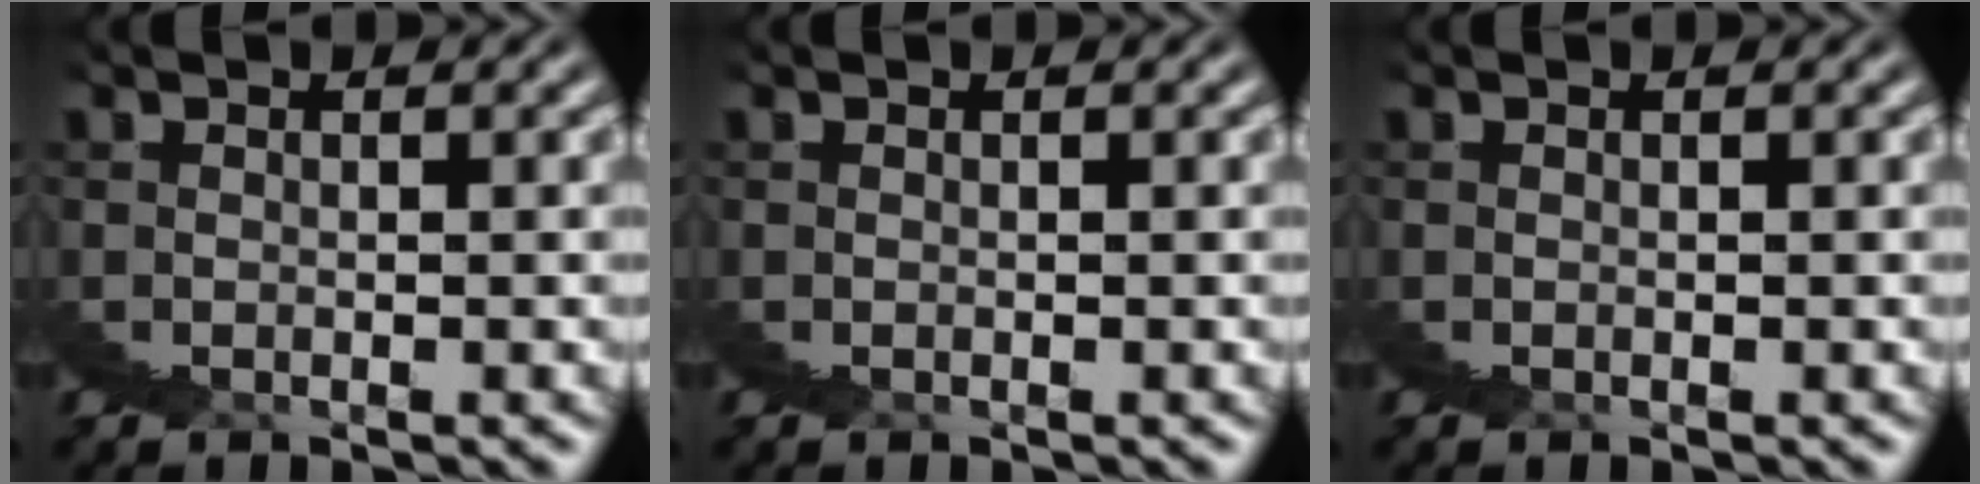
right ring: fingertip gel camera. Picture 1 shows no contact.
{"total": 0.0}
{"total": 0.0}